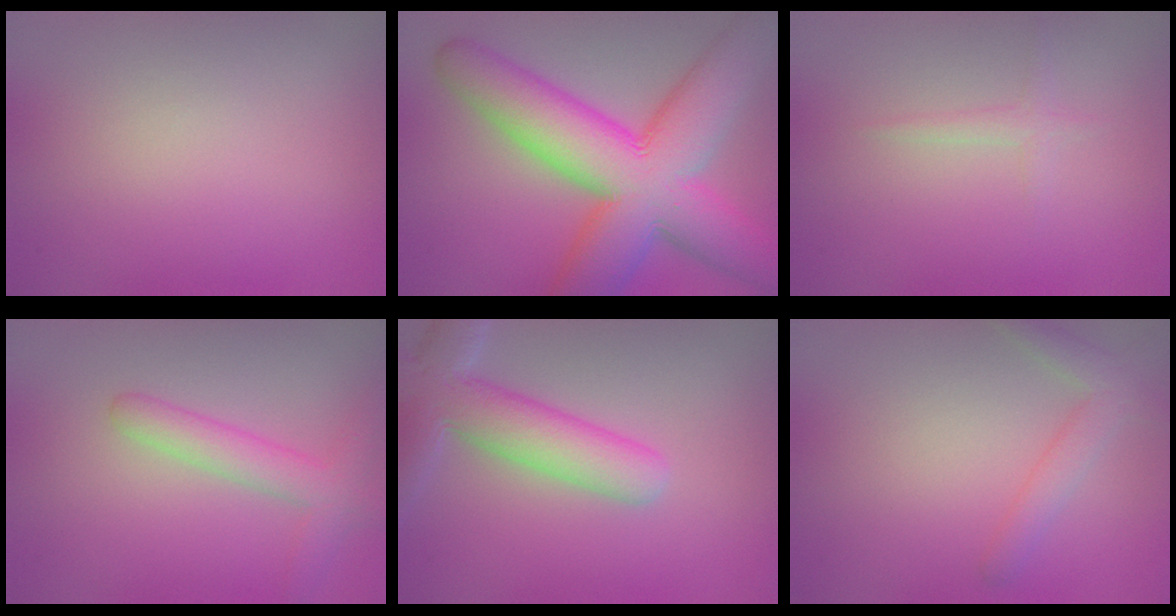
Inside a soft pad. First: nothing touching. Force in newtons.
{"total": 14.5, "press": 14.5, "slide": 0.2}
{"total": 1.1, "press": 1.1, "slide": 0.1}
{"total": 3.5, "press": 3.5, "slide": 0.2}
{"total": 6.8, "press": 6.7, "slide": 0.7}
{"total": 2.6, "press": 2.6, "slide": 0.2}